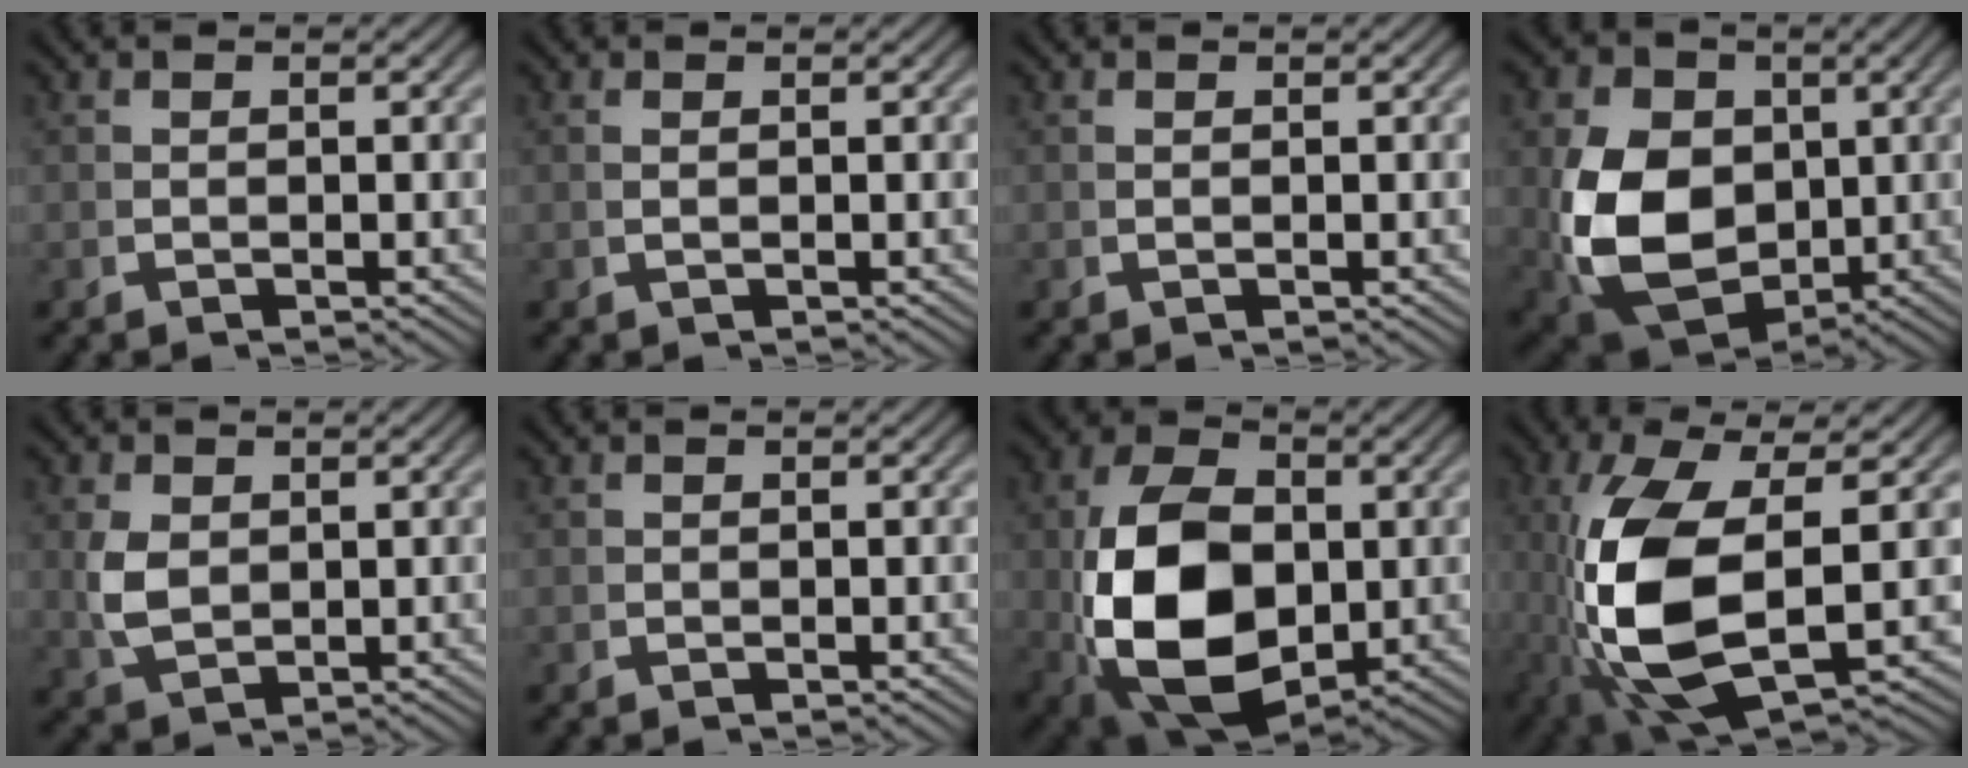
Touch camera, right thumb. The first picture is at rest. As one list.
[{"total": 0.6, "force": [0.3, -0.4, 0.4], "torque": [-0.008, 0.003, 0.007]}, {"total": 0.0}, {"total": 14.2, "force": [-1.3, 10.4, 9.5], "torque": [-0.229, -0.071, 0.013]}, {"total": 3.6, "force": [0.5, 2.6, 2.4], "torque": [-0.066, -0.020, 0.030]}, {"total": 0.0}, {"total": 15.7, "force": [-2.2, 10.3, 11.6], "torque": [-0.260, -0.066, 0.001]}, {"total": 13.6, "force": [-1.4, 6.9, 11.6], "torque": [-0.265, -0.041, 0.009]}]